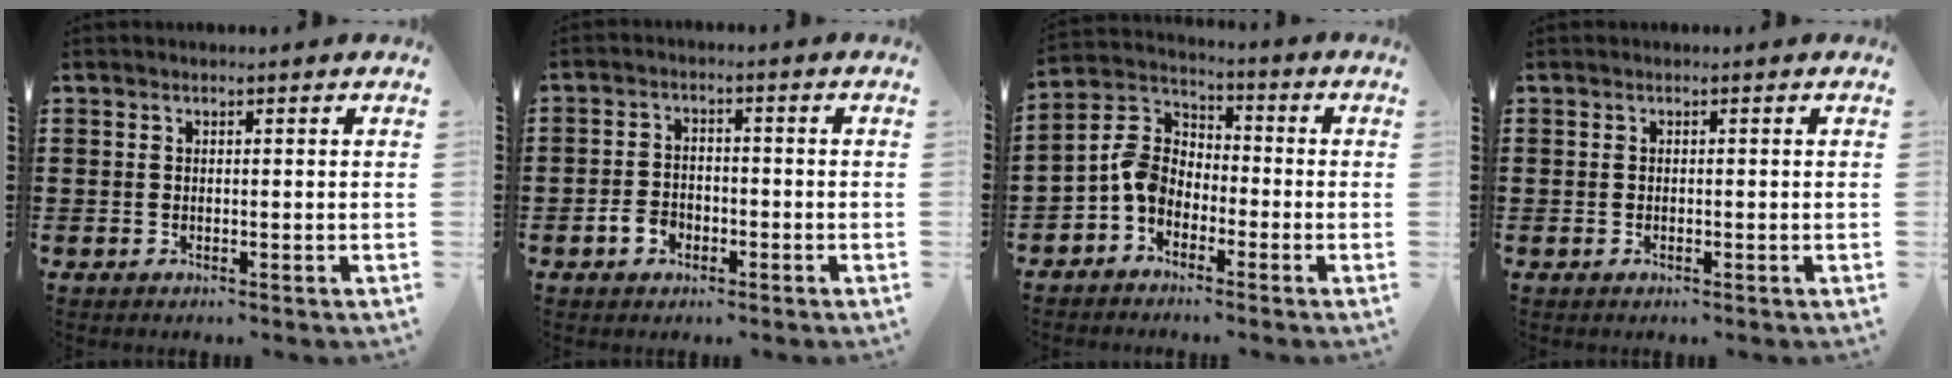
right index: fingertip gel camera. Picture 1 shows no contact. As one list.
[{"total": 3.2, "force": [-1.7, 2.3, 1.5], "torque": [-0.029, 0.007, -0.034]}, {"total": 6.0, "force": [-2.1, 4.6, 3.3], "torque": [-0.106, -0.002, -0.053]}, {"total": 0.0}]